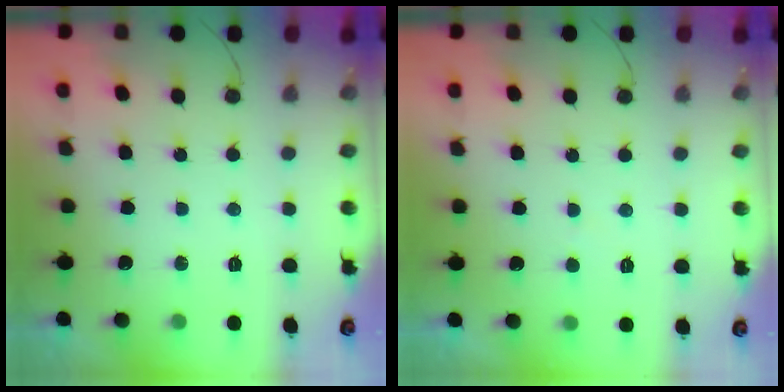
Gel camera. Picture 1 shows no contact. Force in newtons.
{"total": 1.6, "press": 1.6, "slide": 0.2}